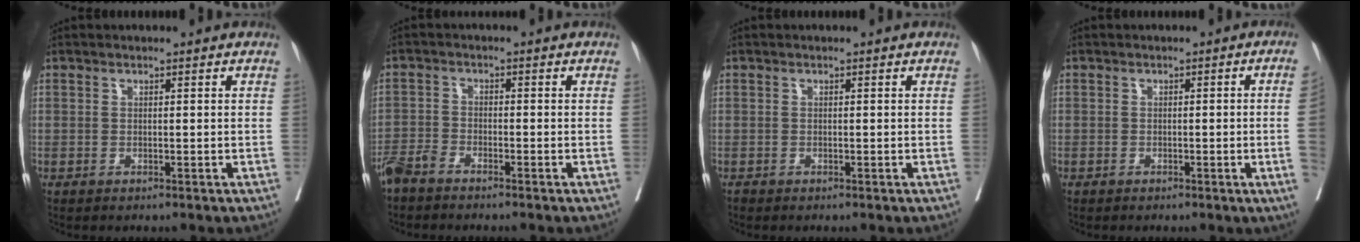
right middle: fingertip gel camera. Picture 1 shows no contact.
{"total": 3.4, "force": [-3.1, 0.1, 1.3], "torque": [-0.025, -0.006, -0.066]}
{"total": 0.0}
{"total": 4.0, "force": [-0.7, -1.1, 3.7], "torque": [-0.042, -0.004, -0.009]}